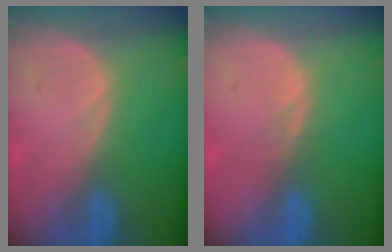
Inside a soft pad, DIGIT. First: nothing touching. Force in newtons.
{"total": 0.8, "press": 0.8, "slide": 0.3}